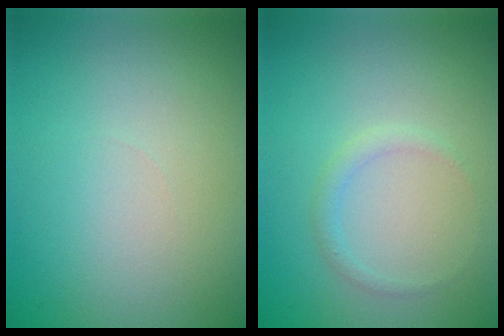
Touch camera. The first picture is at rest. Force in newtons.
{"total": 1.0, "press": 1.0, "slide": 0.1}